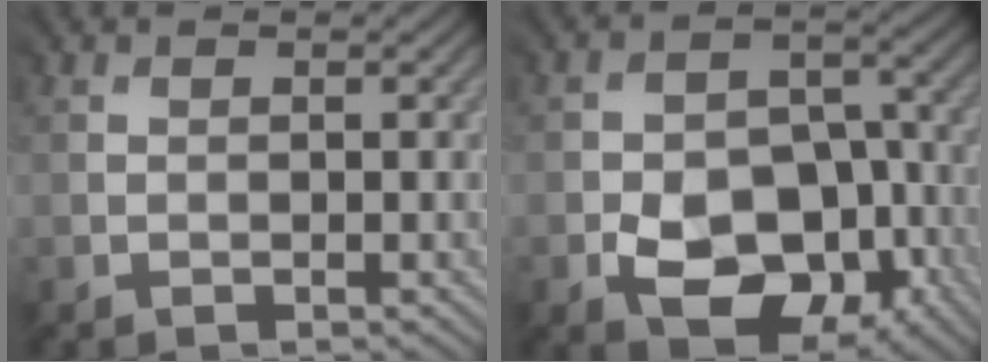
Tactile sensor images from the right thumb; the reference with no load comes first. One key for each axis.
{"total": 8.9, "fx": -4.3, "fy": 5.9, "fz": 5.0, "tx": -0.079, "ty": -0.019, "tz": -0.065}